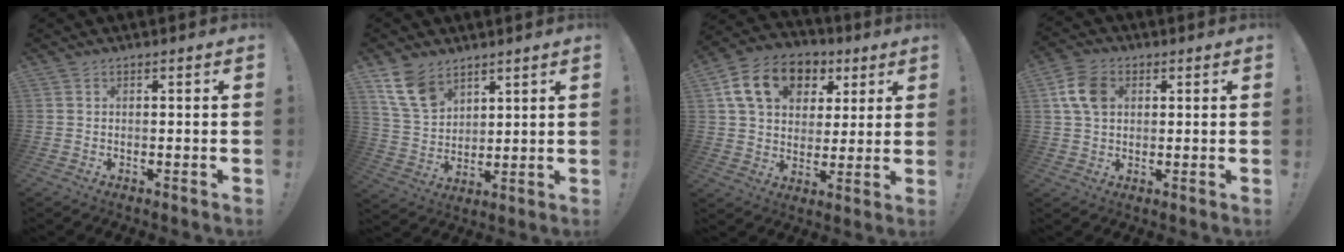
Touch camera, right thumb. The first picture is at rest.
{"total": 12.2, "force": [7.8, 7.7, 5.4], "torque": [-0.110, -0.033, 0.157]}
{"total": 16.7, "force": [7.1, 12.1, 9.1], "torque": [-0.140, -0.017, 0.133]}
{"total": 9.2, "force": [2.3, 6.7, 5.8], "torque": [-0.118, 0.014, 0.048]}